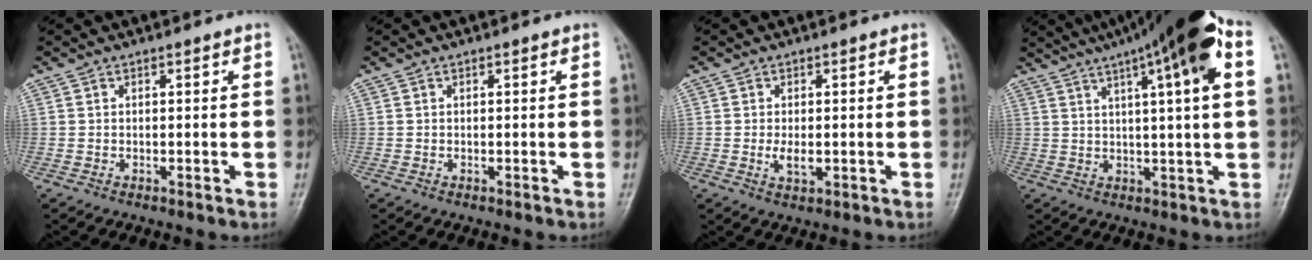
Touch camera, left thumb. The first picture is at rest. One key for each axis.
{"total": 0.0}
{"total": 2.9, "fx": -0.3, "fy": 1.6, "fz": 2.4, "tx": -0.047, "ty": -0.007, "tz": -0.007}
{"total": 17.4, "fx": 7.7, "fy": 2.4, "fz": 15.4, "tx": -0.238, "ty": 0.023, "tz": 0.110}